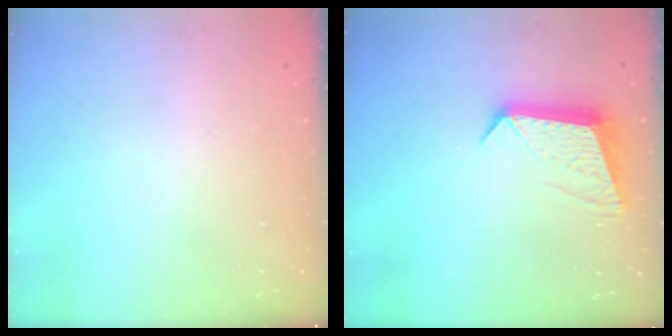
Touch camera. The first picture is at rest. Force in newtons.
{"total": 10.4, "press": 10.4, "slide": 0.3}